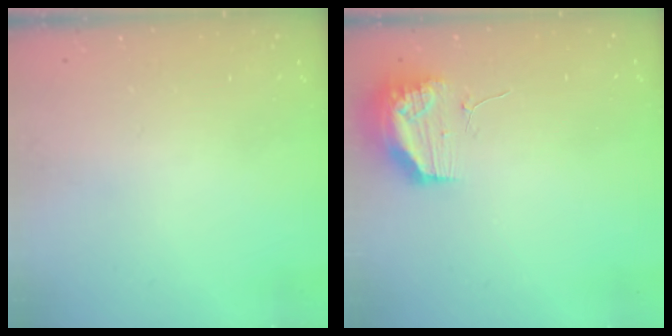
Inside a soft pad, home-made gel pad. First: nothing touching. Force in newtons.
{"total": 11.0, "press": 10.9, "slide": 1.4}